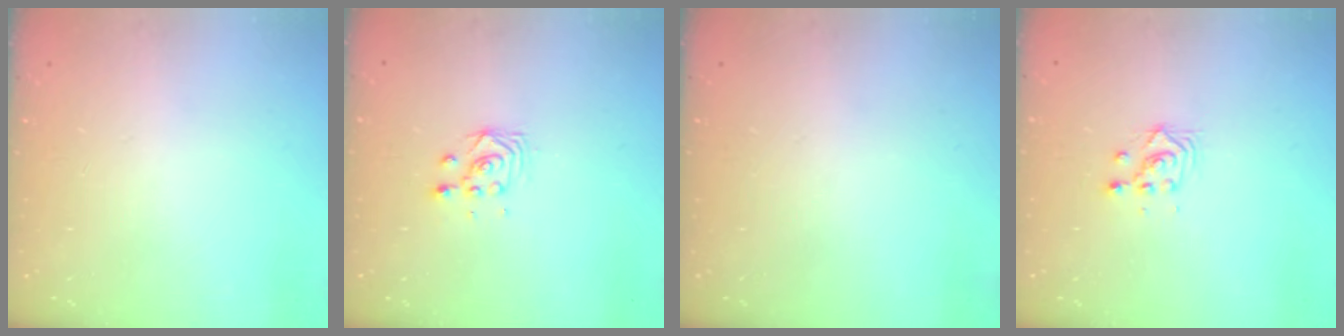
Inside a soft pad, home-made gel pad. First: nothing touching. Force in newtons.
{"total": 2.8, "press": 2.8, "slide": 0.3}
{"total": 0.0}
{"total": 2.8, "press": 2.8, "slide": 0.1}